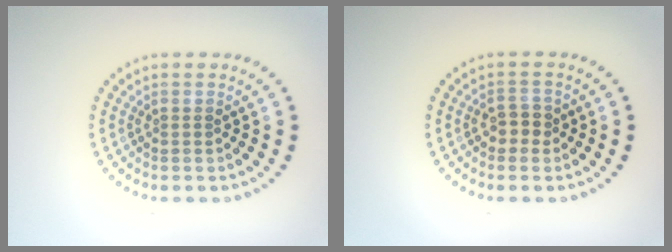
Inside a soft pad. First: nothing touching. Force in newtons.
{"total": 1.9, "press": 1.8, "slide": 0.6}